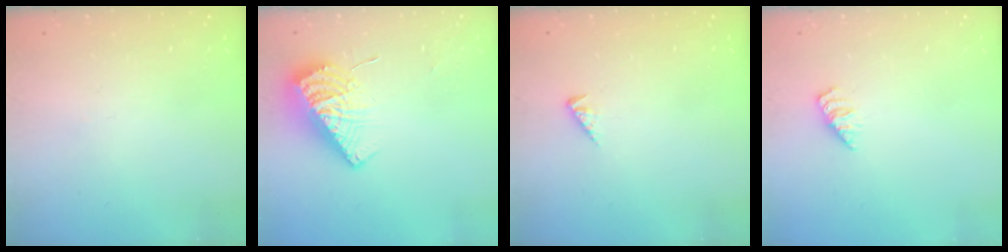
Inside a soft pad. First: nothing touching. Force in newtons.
{"total": 11.9, "press": 11.9, "slide": 1.2}
{"total": 2.0, "press": 1.9, "slide": 0.3}
{"total": 1.7, "press": 1.7, "slide": 0.3}